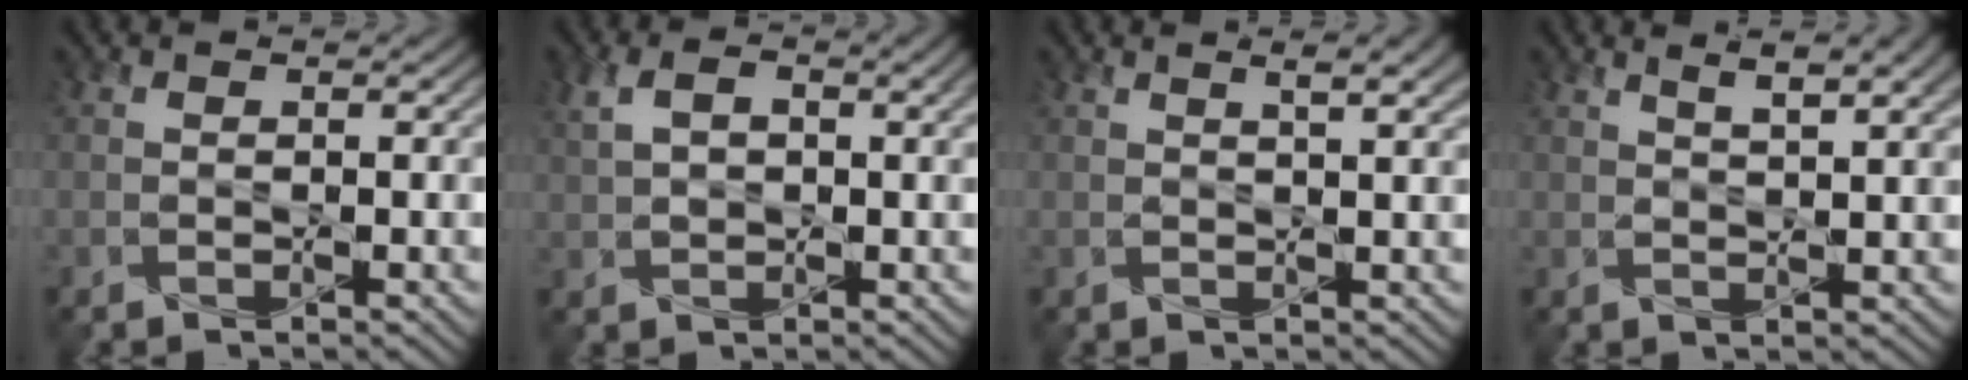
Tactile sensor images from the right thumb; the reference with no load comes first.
{"total": 5.9, "force": [1.9, 2.9, 4.8], "torque": [-0.101, 0.010, 0.034]}
{"total": 3.6, "force": [2.0, 0.8, 2.9], "torque": [-0.034, 0.006, 0.022]}
{"total": 5.5, "force": [3.3, 1.1, 4.3], "torque": [-0.065, 0.011, 0.047]}